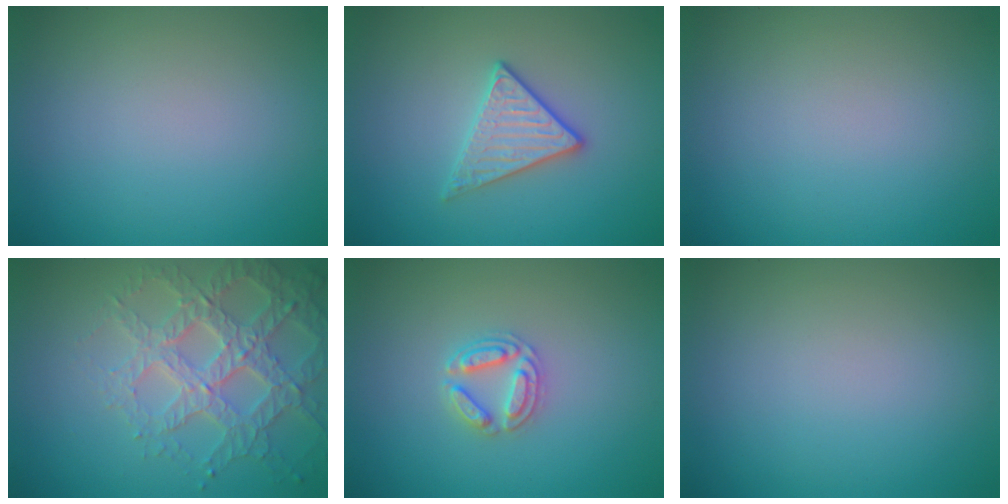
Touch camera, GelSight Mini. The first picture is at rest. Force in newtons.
{"total": 2.8, "press": 2.7, "slide": 0.8}
{"total": 0.0}
{"total": 4.6, "press": 4.4, "slide": 1.4}
{"total": 2.8, "press": 2.7, "slide": 0.5}
{"total": 0.0}